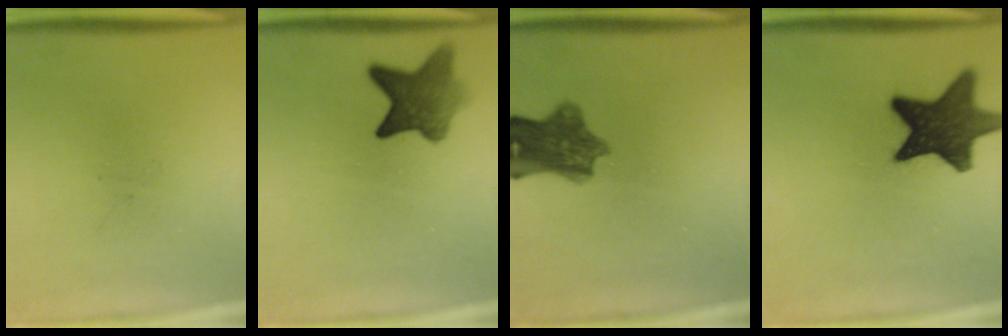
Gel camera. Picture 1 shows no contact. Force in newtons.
{"total": 7.4}
{"total": 8.4}
{"total": 15.4}